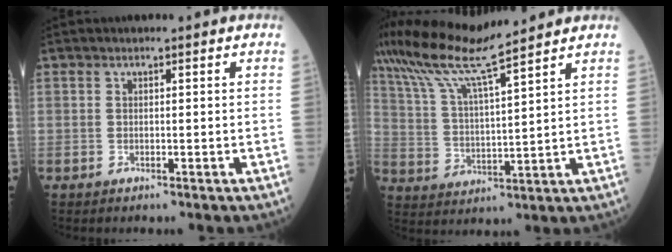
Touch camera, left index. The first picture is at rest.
{"total": 10.8, "force": [9.3, -1.1, 5.3], "torque": [-0.114, 0.016, 0.180]}